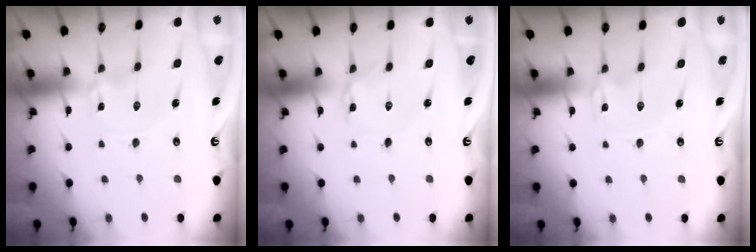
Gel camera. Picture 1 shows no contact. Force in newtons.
{"total": 0.6, "press": 0.6, "slide": 0.1}
{"total": 0.0}